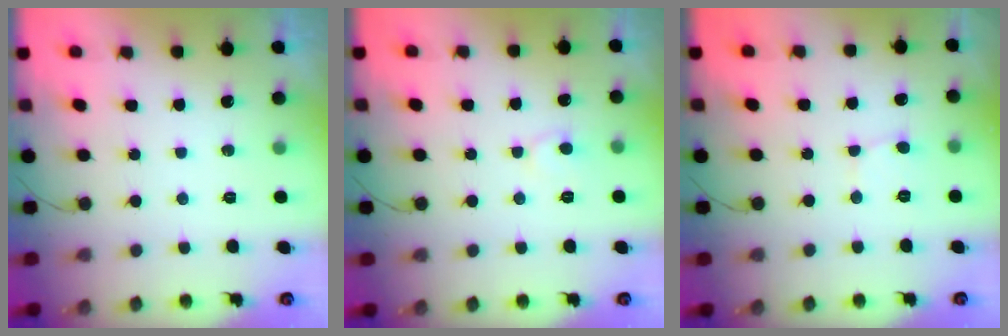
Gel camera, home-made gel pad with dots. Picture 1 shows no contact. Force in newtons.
{"total": 4.6, "press": 4.6, "slide": 0.5}
{"total": 2.8, "press": 2.8, "slide": 0.3}